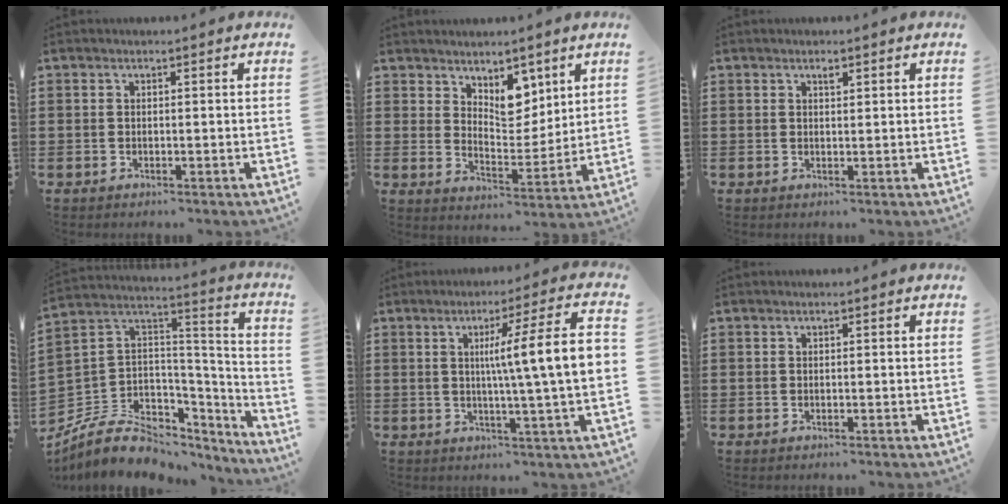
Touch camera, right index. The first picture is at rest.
{"total": 6.6, "force": [4.8, 3.7, 2.7], "torque": [-0.056, -0.015, 0.085]}
{"total": 0.9, "force": [0.6, 0.3, 0.6], "torque": [-0.012, 0.001, 0.010]}
{"total": 9.7, "force": [-5.2, 7.4, 3.4], "torque": [-0.084, 0.011, -0.088]}
{"total": 11.3, "force": [1.1, 0.2, 11.3], "torque": [-0.188, -0.007, 0.009]}
{"total": 0.0}